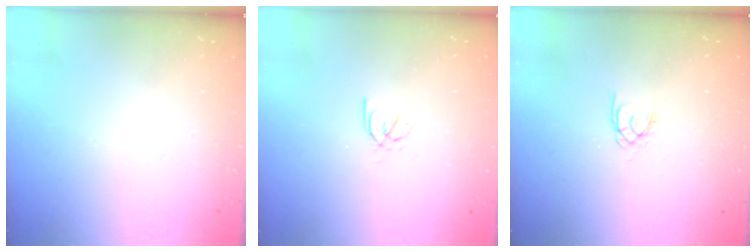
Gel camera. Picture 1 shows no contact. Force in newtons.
{"total": 2.3, "press": 2.2, "slide": 0.5}
{"total": 1.5, "press": 1.4, "slide": 0.2}